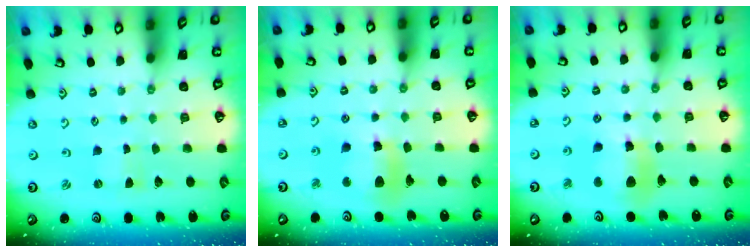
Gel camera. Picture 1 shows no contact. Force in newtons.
{"total": 12.2, "press": 12.1, "slide": 1.8}
{"total": 12.9, "press": 12.8, "slide": 1.3}